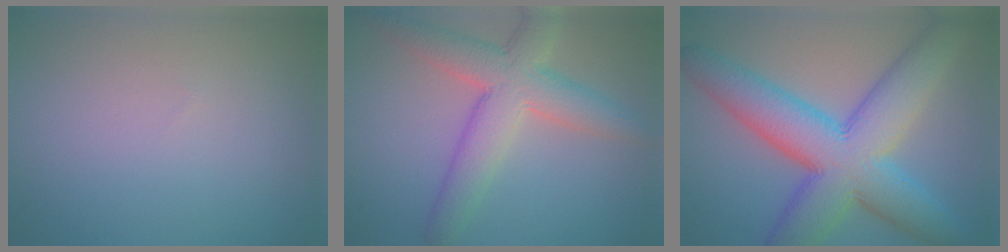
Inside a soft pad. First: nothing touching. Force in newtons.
{"total": 6.5, "press": 6.5, "slide": 0.4}
{"total": 11.5, "press": 11.5, "slide": 0.5}